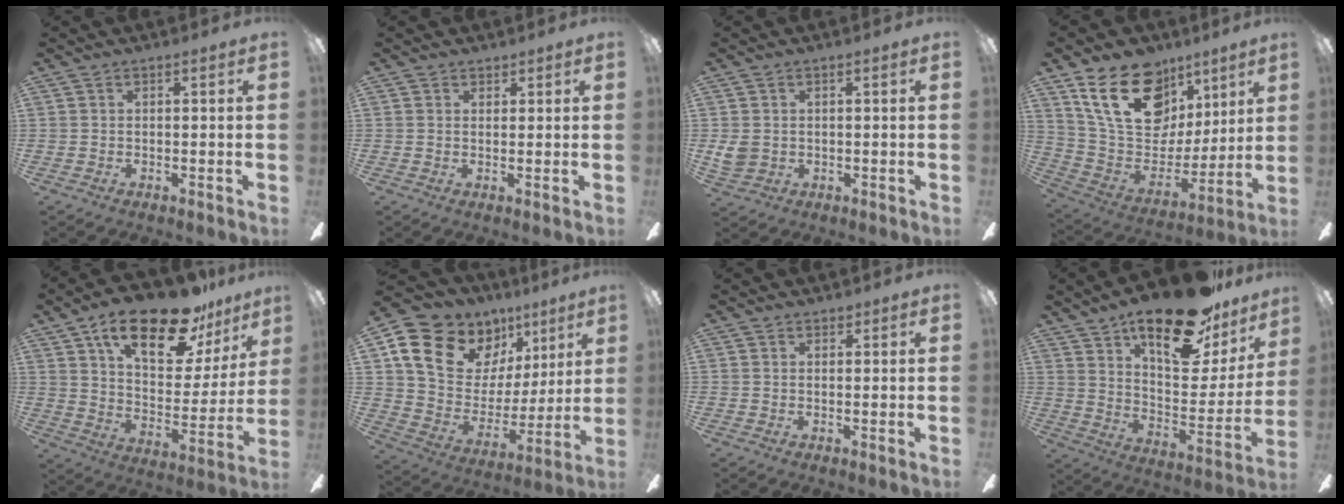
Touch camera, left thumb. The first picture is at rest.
{"total": 1.8, "force": [1.4, 1.2, 0.1], "torque": [0.005, -0.001, 0.026]}
{"total": 4.1, "force": [0.5, 3.6, 1.9], "torque": [-0.035, 0.004, 0.010]}
{"total": 23.2, "force": [12.7, 14.8, 12.6], "torque": [-0.227, -0.059, 0.230]}
{"total": 23.5, "force": [15.7, 9.2, 14.9], "torque": [-0.231, -0.086, 0.265]}
{"total": 18.9, "force": [10.9, 13.1, 8.3], "torque": [-0.152, -0.054, 0.212]}
{"total": 1.2, "force": [0.8, 0.8, 0.2], "torque": [0.006, -0.002, 0.014]}
{"total": 25.1, "force": [18.5, 9.2, 14.3], "torque": [-0.211, -0.117, 0.309]}